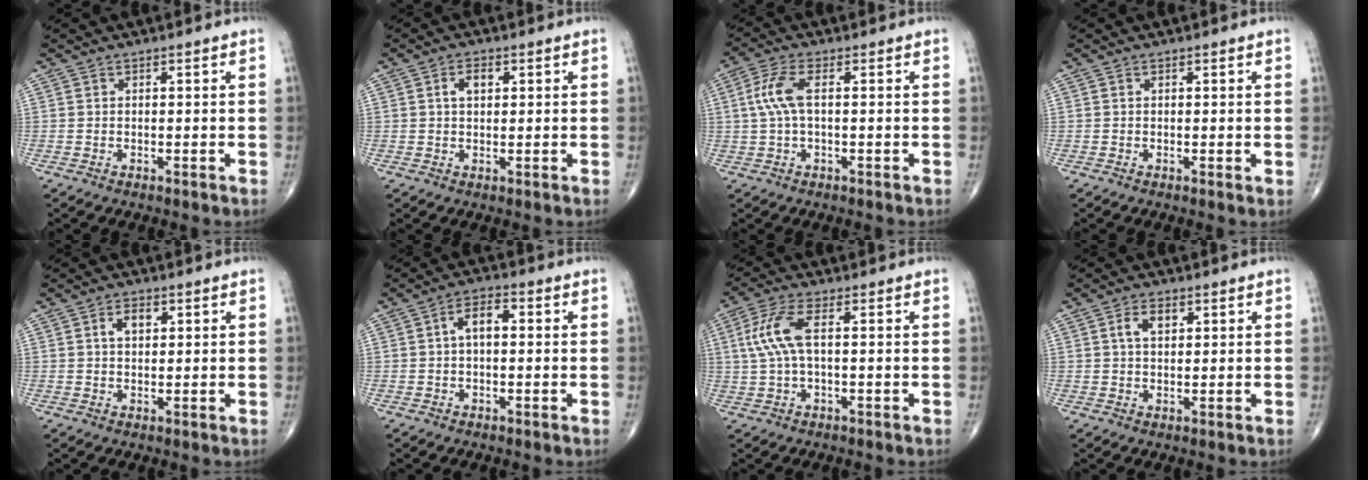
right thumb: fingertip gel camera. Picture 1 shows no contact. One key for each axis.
{"total": 3.1, "fx": 0.9, "fy": 1.9, "fz": 2.3, "tx": -0.037, "ty": 0.004, "tz": 0.015}
{"total": 6.0, "fx": 0.7, "fy": 2.3, "fz": 5.4, "tx": -0.139, "ty": 0.014, "tz": 0.010}
{"total": 0.6, "fx": 0.1, "fy": 0.2, "fz": 0.5, "tx": -0.010, "ty": -0.002, "tz": -0.001}
{"total": 3.5, "fx": 1.2, "fy": 2.1, "fz": 2.5, "tx": -0.037, "ty": 0.002, "tz": 0.019}
{"total": 5.1, "fx": 0.5, "fy": 2.7, "fz": 4.3, "tx": -0.073, "ty": 0.018, "tz": 0.002}
{"total": 7.6, "fx": 1.1, "fy": 2.7, "fz": 7.0, "tx": -0.177, "ty": 0.019, "tz": 0.020}
{"total": 3.8, "fx": 1.4, "fy": 2.2, "fz": 2.8, "tx": -0.048, "ty": 0.001, "tz": 0.025}